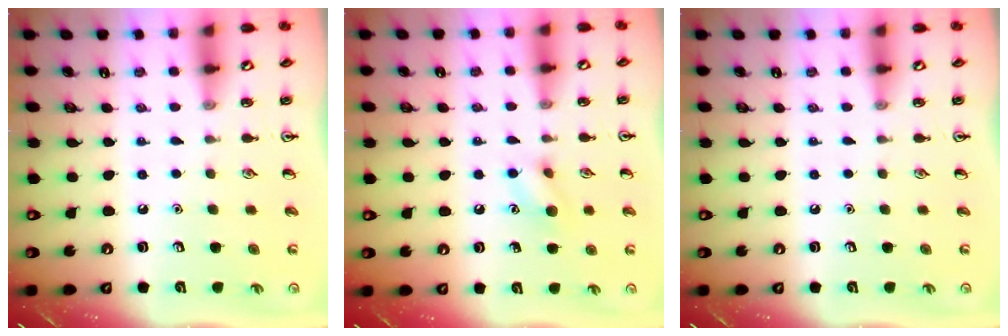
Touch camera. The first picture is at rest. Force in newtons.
{"total": 7.9, "press": 7.8, "slide": 1.1}
{"total": 0.0}